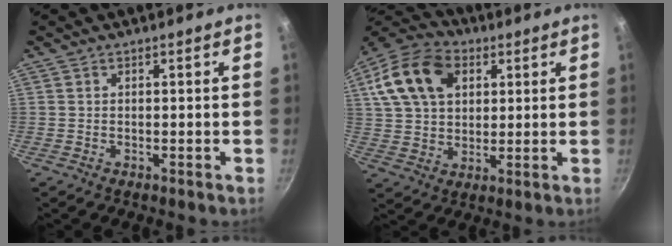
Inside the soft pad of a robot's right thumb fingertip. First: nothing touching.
{"total": 16.5, "force": [5.8, 11.6, 10.3], "torque": [-0.173, 0.008, 0.094]}